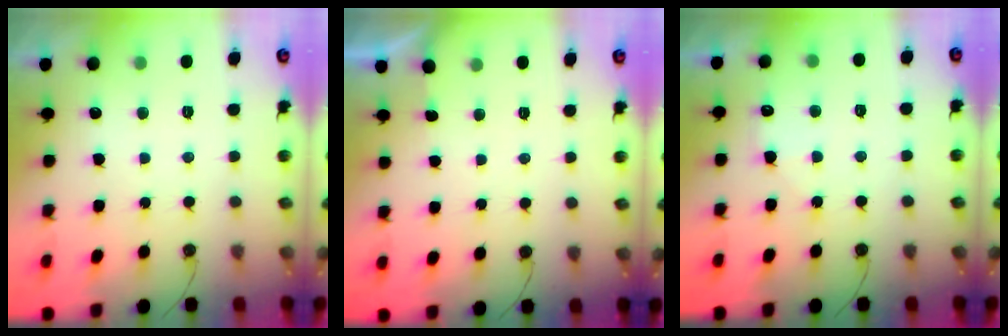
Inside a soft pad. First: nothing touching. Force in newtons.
{"total": 0.7, "press": 0.7, "slide": 0.1}
{"total": 4.6, "press": 4.6, "slide": 0.5}